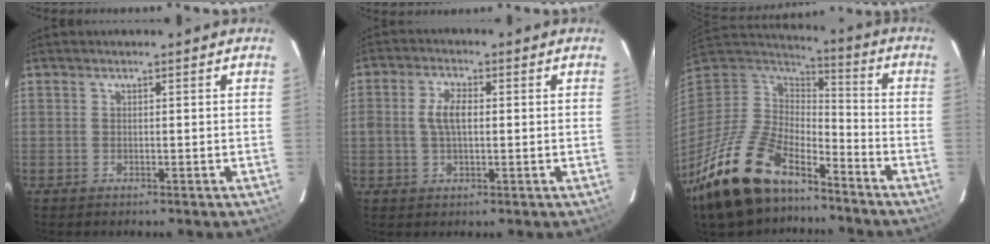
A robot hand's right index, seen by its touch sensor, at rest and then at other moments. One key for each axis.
{"total": 4.8, "fx": 0.3, "fy": 2.3, "fz": 4.1, "tx": -0.080, "ty": 0.007, "tz": 0.007}
{"total": 22.3, "fx": -15.8, "fy": 9.7, "fz": 12.5, "tx": -0.272, "ty": -0.026, "tz": -0.284}